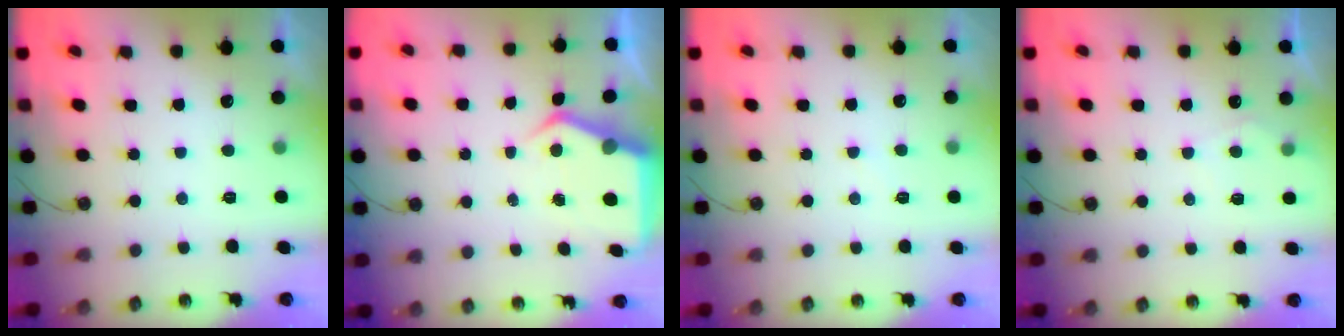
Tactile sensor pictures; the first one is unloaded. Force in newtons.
{"total": 5.4, "press": 5.3, "slide": 0.6}
{"total": 4.7, "press": 4.6, "slide": 0.7}
{"total": 4.3, "press": 4.3, "slide": 0.5}